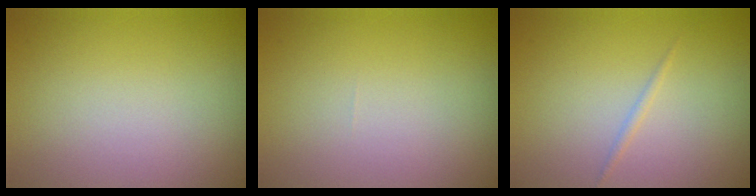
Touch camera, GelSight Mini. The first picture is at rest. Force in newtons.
{"total": 0.0}
{"total": 0.6, "press": 0.6, "slide": 0.1}